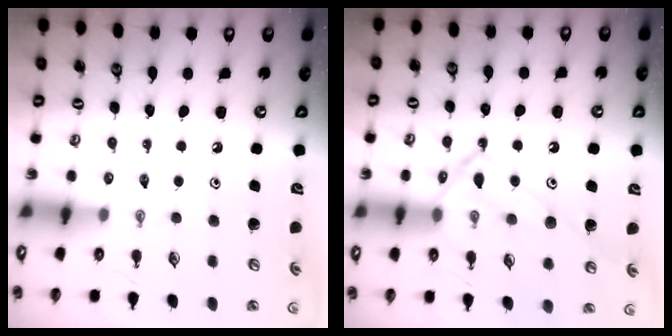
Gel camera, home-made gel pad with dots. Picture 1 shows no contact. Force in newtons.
{"total": 15.1, "press": 15.1, "slide": 1.1}